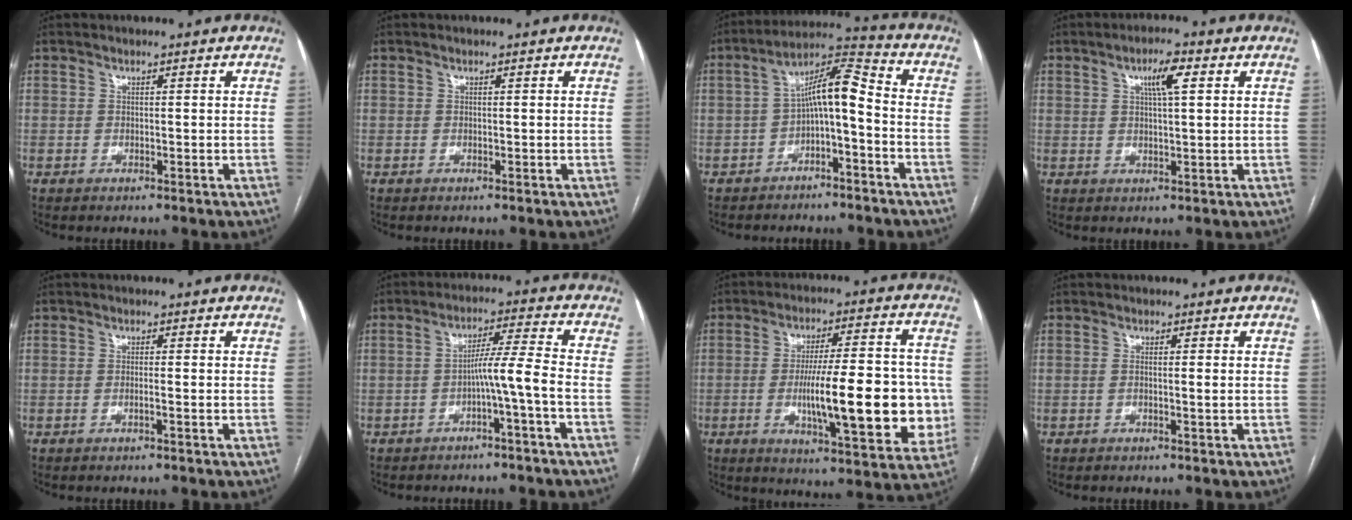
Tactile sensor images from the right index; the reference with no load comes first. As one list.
[{"total": 0.0}, {"total": 9.0, "force": [-2.0, 2.0, 8.5], "torque": [-0.141, 0.040, -0.033]}, {"total": 4.9, "force": [1.9, 0.7, 4.4], "torque": [-0.080, 0.007, 0.033]}, {"total": 0.8, "force": [-0.3, -0.1, 0.8], "torque": [-0.015, 0.000, -0.005]}, {"total": 5.7, "force": [-2.1, -1.3, 5.1], "torque": [-0.084, 0.016, -0.035]}, {"total": 18.5, "force": [-2.7, 4.0, 17.9], "torque": [-0.246, 0.009, -0.031]}, {"total": 1.0, "force": [-0.1, -0.1, 1.0], "torque": [-0.021, -0.001, -0.001]}]